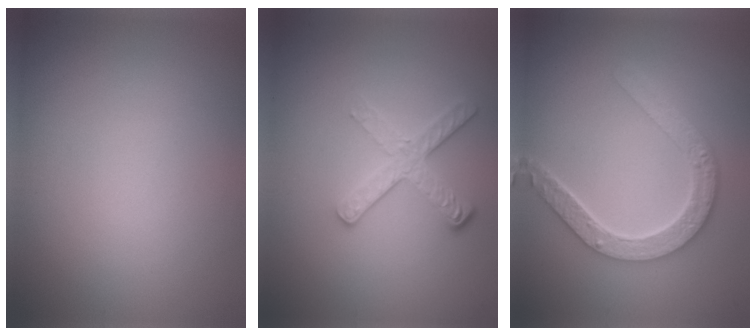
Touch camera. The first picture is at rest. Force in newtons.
{"total": 3.2, "press": 2.5, "slide": 2.0}
{"total": 4.6, "press": 3.7, "slide": 2.6}